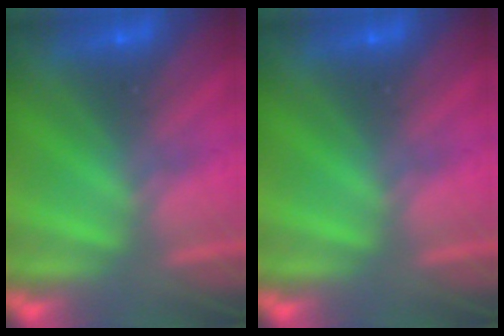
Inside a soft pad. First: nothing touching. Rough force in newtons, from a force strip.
{"total": 0.0}